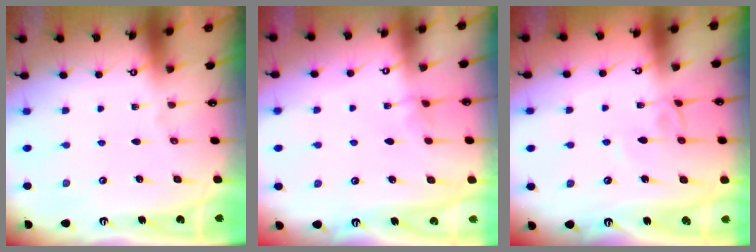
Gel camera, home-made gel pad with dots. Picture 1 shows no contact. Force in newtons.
{"total": 3.1, "press": 3.1, "slide": 0.2}
{"total": 3.6, "press": 3.6, "slide": 0.0}